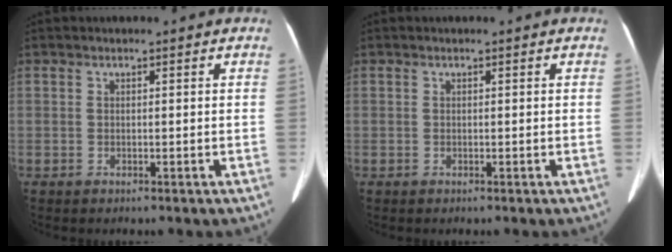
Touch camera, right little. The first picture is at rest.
{"total": 0.0}